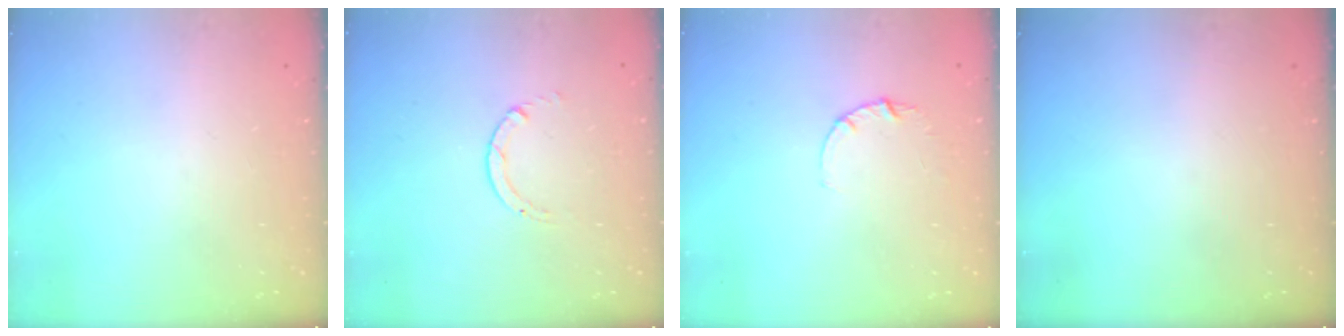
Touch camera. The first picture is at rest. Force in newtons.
{"total": 0.6, "press": 0.5, "slide": 0.1}
{"total": 2.8, "press": 2.8, "slide": 0.3}
{"total": 0.0}